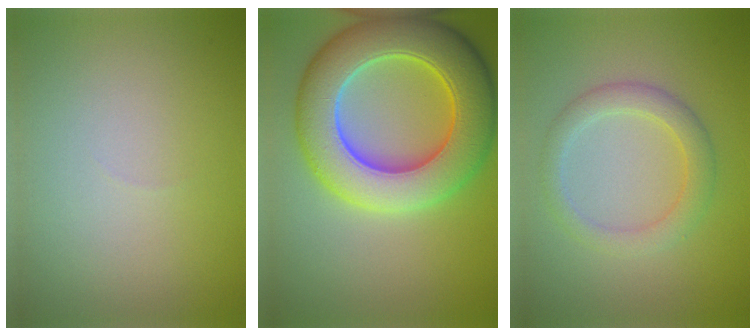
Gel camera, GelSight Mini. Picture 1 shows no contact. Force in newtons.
{"total": 11.1, "press": 11.0, "slide": 0.3}
{"total": 1.9, "press": 1.9, "slide": 0.2}